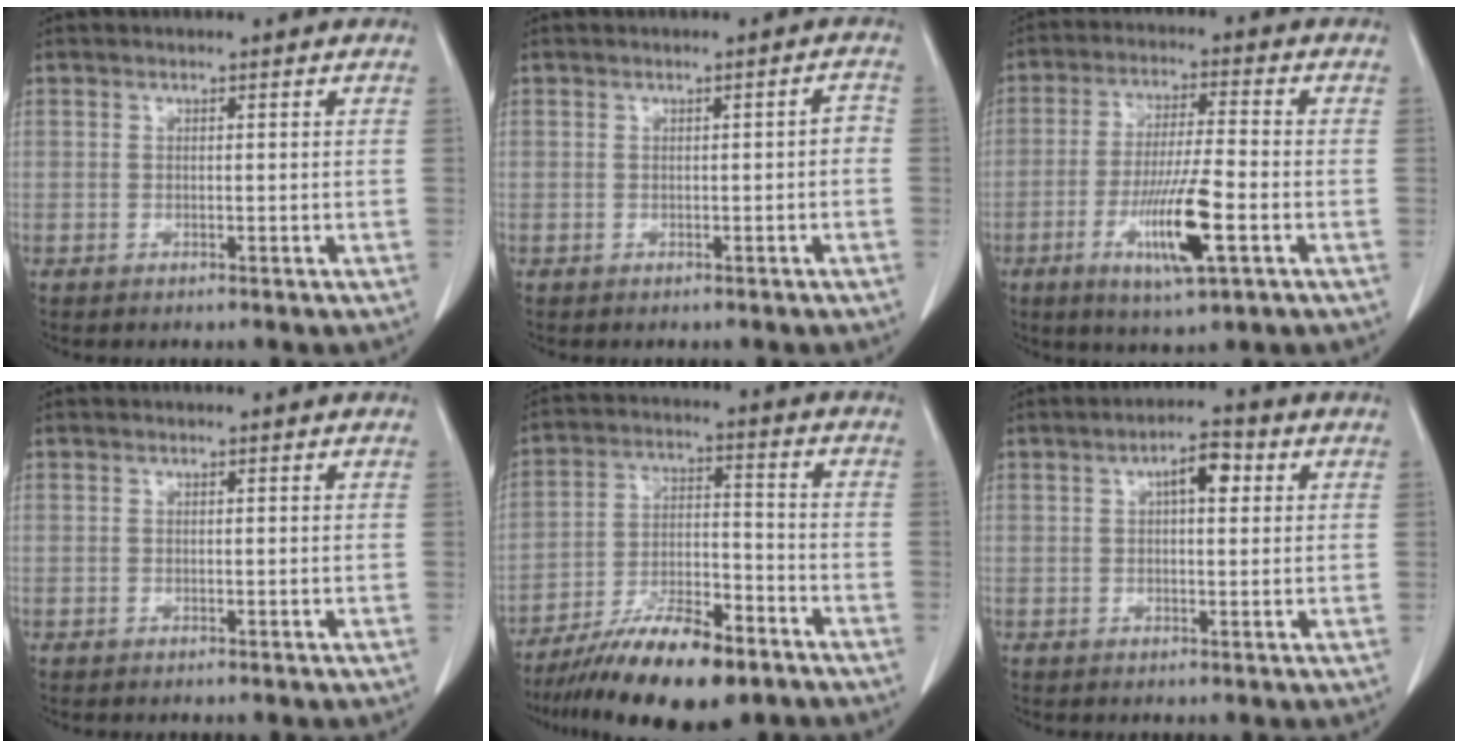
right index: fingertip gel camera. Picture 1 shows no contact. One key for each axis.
{"total": 1.4, "fx": -0.4, "fy": 0.4, "fz": 1.3, "tx": -0.010, "ty": 0.004, "tz": -0.006}
{"total": 10.9, "fx": -3.8, "fy": 0.9, "fz": 10.2, "tx": -0.189, "ty": -0.017, "tz": -0.066}
{"total": 0.0}
{"total": 14.6, "fx": -10.4, "fy": 3.7, "fz": 9.6, "tx": -0.170, "ty": -0.010, "tz": -0.180}
{"total": 4.5, "fx": 1.4, "fy": 1.6, "fz": 4.0, "tx": -0.065, "ty": 0.013, "tz": 0.018}